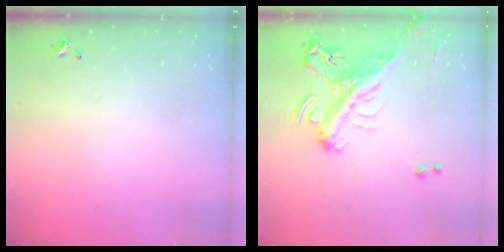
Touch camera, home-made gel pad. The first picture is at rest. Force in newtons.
{"total": 3.5, "press": 3.4, "slide": 1.0}